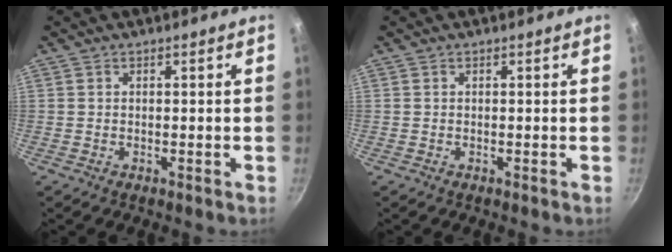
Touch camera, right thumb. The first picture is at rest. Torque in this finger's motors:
{"motor_torque": [0.00, 0.00, 0.04, 0.00, 0.00]}